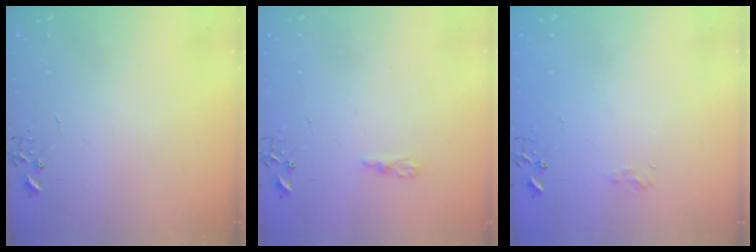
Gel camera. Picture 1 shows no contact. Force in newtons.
{"total": 4.8, "press": 4.7, "slide": 0.6}
{"total": 6.1, "press": 6.1, "slide": 0.8}